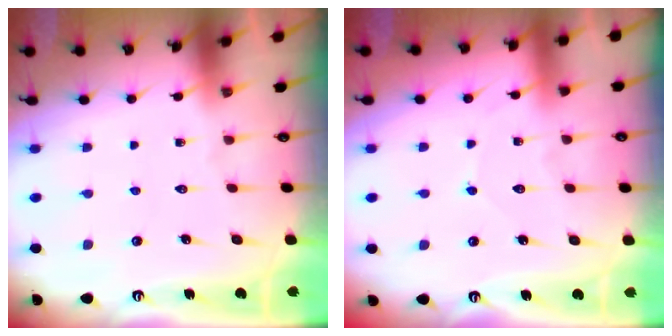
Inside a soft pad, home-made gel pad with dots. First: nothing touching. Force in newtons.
{"total": 3.4, "press": 3.4, "slide": 0.4}